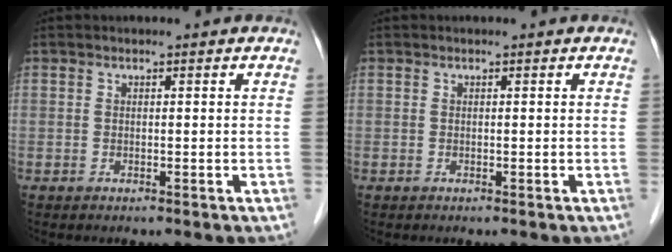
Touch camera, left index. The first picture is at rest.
{"total": 0.0}